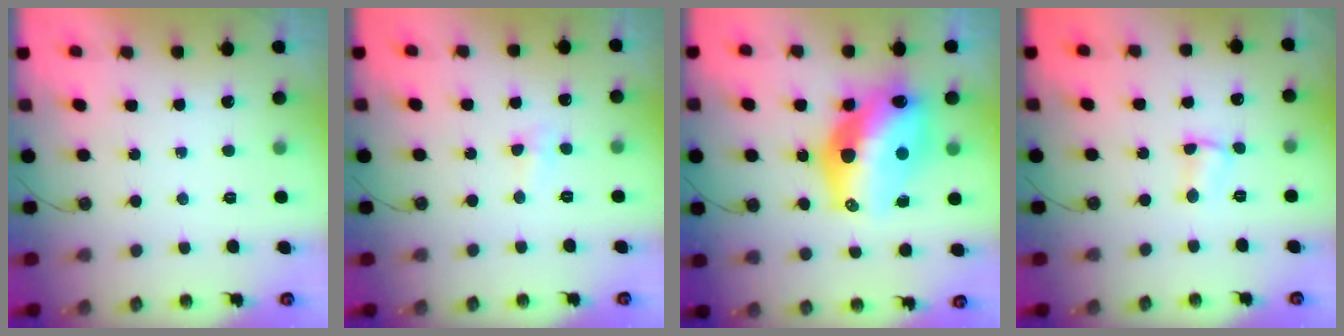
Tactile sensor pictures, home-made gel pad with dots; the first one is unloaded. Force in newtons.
{"total": 3.4, "press": 3.3, "slide": 0.7}
{"total": 20.7, "press": 20.4, "slide": 3.8}
{"total": 2.6, "press": 2.6, "slide": 0.4}